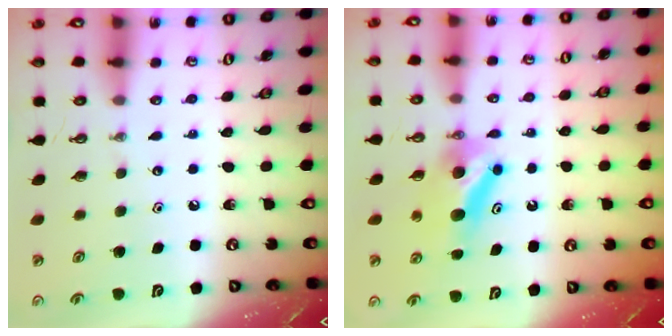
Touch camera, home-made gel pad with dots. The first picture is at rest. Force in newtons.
{"total": 7.4, "press": 7.2, "slide": 1.8}